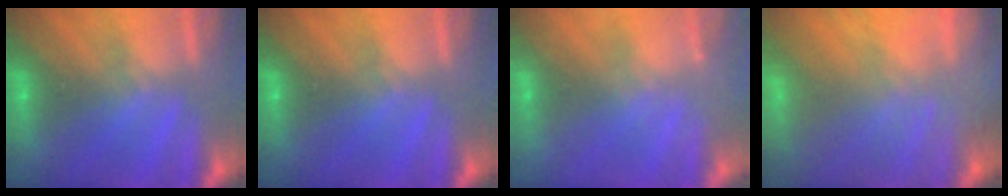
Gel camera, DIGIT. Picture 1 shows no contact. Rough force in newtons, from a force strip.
{"total": 0.0}
{"total": 2.3}
{"total": 7.2}